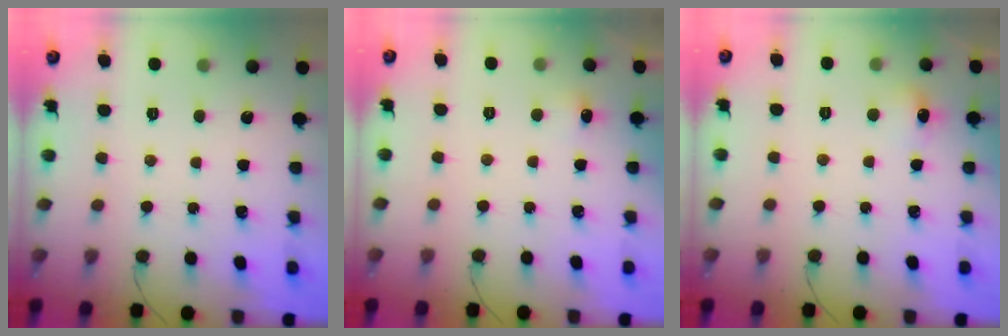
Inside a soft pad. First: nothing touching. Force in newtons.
{"total": 4.1, "press": 3.9, "slide": 1.1}
{"total": 5.8, "press": 5.6, "slide": 1.7}